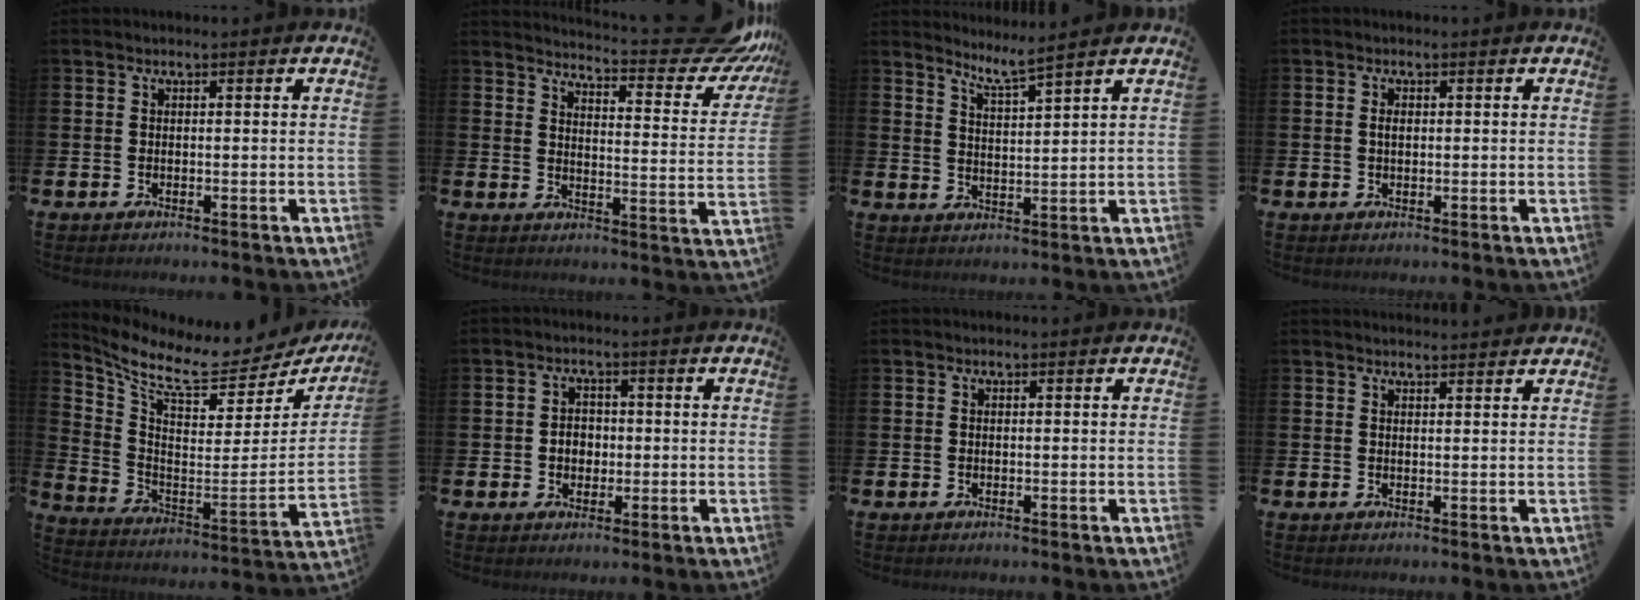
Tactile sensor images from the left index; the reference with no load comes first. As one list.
[{"total": 7.5, "force": [6.8, 1.0, 3.1], "torque": [-0.039, -0.065, 0.106]}, {"total": 4.4, "force": [4.2, -0.6, 1.0], "torque": [-0.026, -0.027, 0.071]}, {"total": 1.1, "force": [0.2, 0.6, 0.8], "torque": [-0.001, -0.002, 0.000]}, {"total": 8.7, "force": [7.7, 2.1, 3.5], "torque": [-0.094, -0.074, 0.122]}, {"total": 2.7, "force": [-0.1, 2.3, 1.3], "torque": [-0.009, 0.001, -0.011]}, {"total": 0.0}, {"total": 1.6, "force": [1.6, 0.0, -0.1], "torque": [0.013, -0.011, 0.027]}]